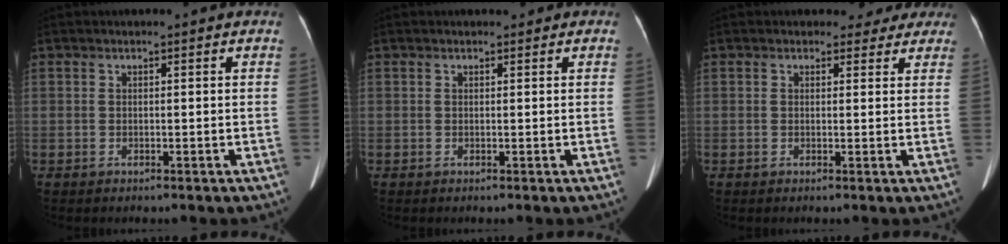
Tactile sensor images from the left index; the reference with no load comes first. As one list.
[{"total": 1.1, "force": [0.9, 0.4, 0.4], "torque": [-0.002, 0.009, 0.009]}, {"total": 3.8, "force": [3.3, 1.9, 0.2], "torque": [0.015, 0.003, 0.025]}]